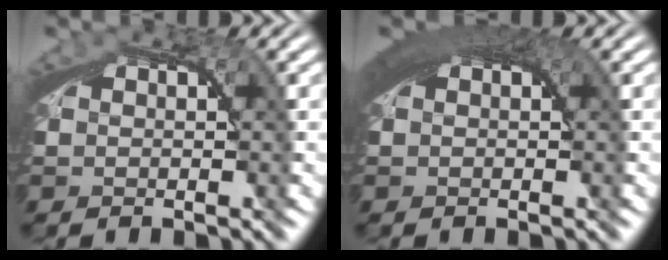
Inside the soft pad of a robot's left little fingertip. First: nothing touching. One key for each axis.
{"total": 4.4, "fx": 1.9, "fy": 1.5, "fz": 3.7, "tx": -0.051, "ty": 0.015, "tz": 0.025}